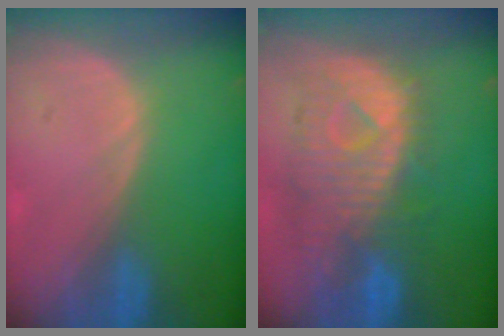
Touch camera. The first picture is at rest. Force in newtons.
{"total": 10.7, "press": 9.7, "slide": 4.7}